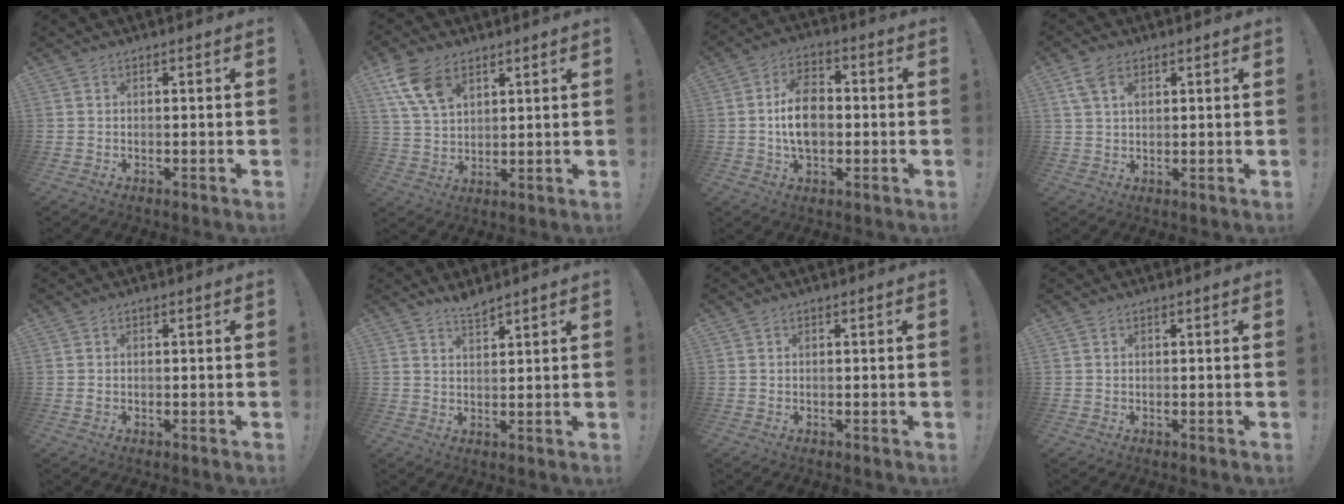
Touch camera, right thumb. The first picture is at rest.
{"total": 11.3, "force": [6.1, 6.7, 6.7], "torque": [-0.131, -0.018, 0.120]}
{"total": 11.9, "force": [-0.9, 8.0, 8.7], "torque": [-0.146, 0.009, -0.017]}
{"total": 5.1, "force": [2.4, 3.2, 3.1], "torque": [-0.052, -0.004, 0.044]}
{"total": 0.6, "force": [-0.1, 0.5, 0.4], "torque": [-0.005, 0.002, -0.002]}
{"total": 3.4, "force": [3.2, 0.4, 1.1], "torque": [-0.014, -0.023, 0.055]}
{"total": 0.0}
{"total": 0.0}